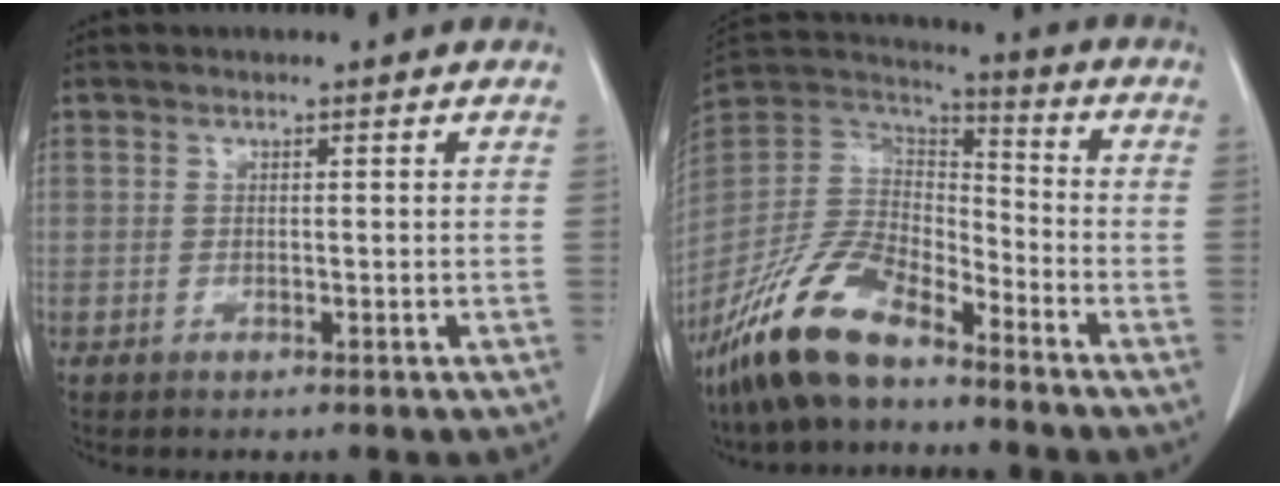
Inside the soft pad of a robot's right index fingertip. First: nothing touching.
{"total": 15.3, "force": [-11.3, 5.3, 8.9], "torque": [-0.186, 0.005, -0.220]}